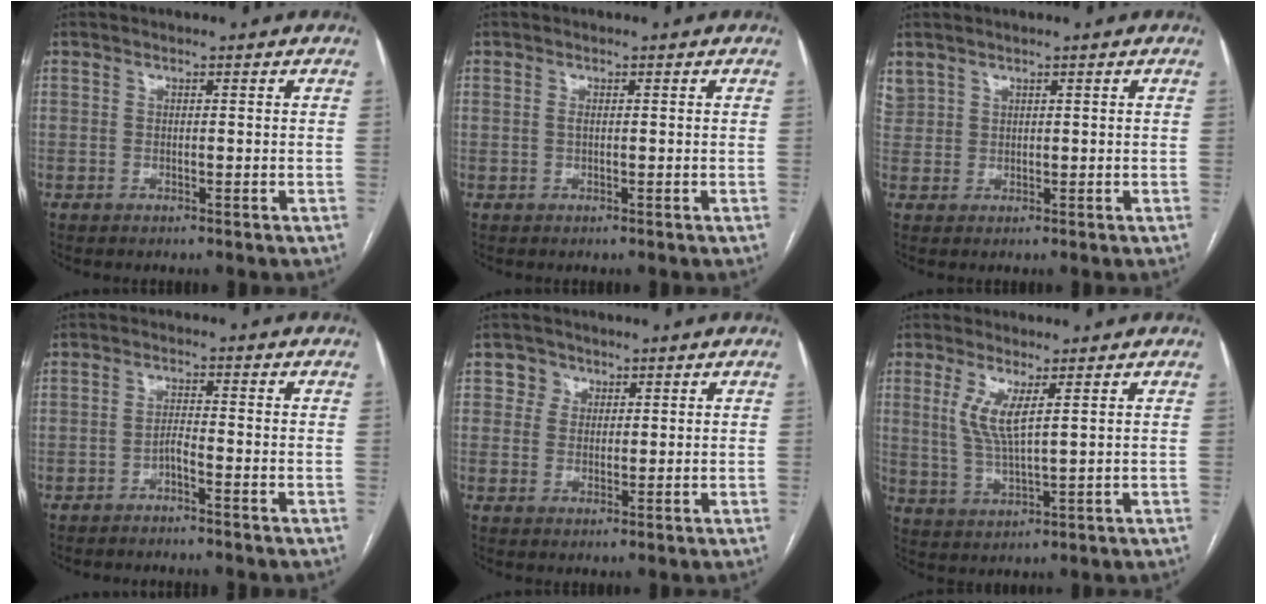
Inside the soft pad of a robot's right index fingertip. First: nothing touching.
{"total": 0.5, "force": [0.5, 0.2, 0.1], "torque": [-0.008, 0.000, 0.007]}
{"total": 2.2, "force": [1.6, 1.6, 0.2], "torque": [-0.002, 0.016, 0.037]}
{"total": 2.8, "force": [-2.2, -0.3, 1.6], "torque": [-0.022, 0.003, -0.039]}
{"total": 2.8, "force": [1.3, 2.5, -0.1], "torque": [0.014, 0.004, 0.016]}
{"total": 5.4, "force": [2.0, 0.6, 5.0], "torque": [-0.111, -0.006, 0.048]}